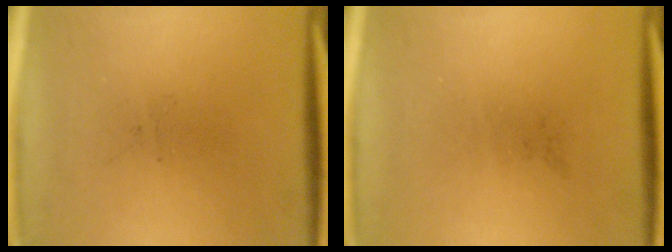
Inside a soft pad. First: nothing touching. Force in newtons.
{"total": 0.0}